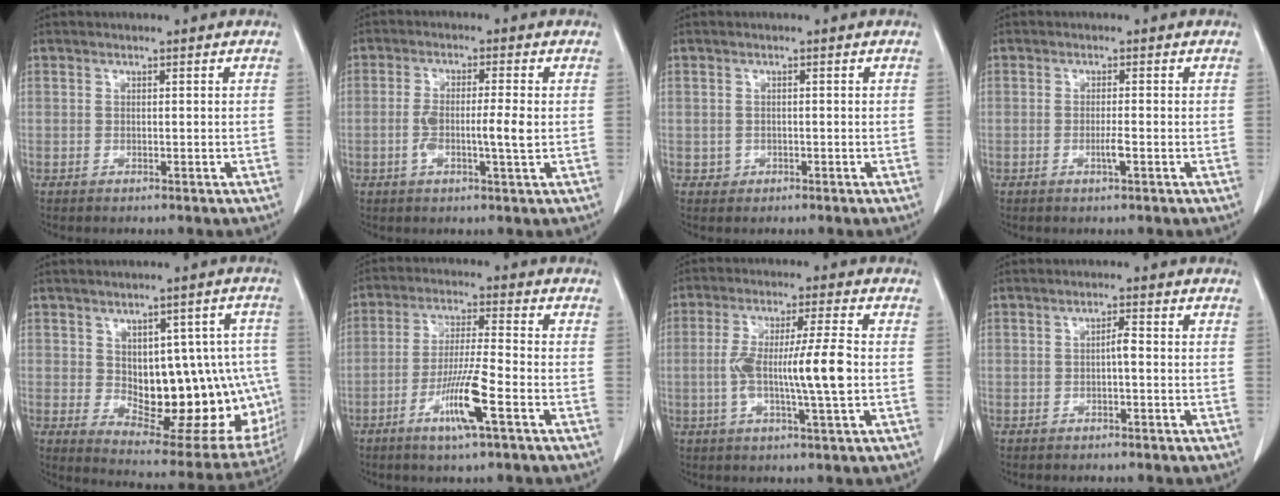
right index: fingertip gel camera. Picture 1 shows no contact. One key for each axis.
{"total": 3.4, "fx": -0.5, "fy": 0.4, "fz": 3.4, "tx": -0.063, "ty": 0.006, "tz": -0.008}
{"total": 1.1, "fx": -0.3, "fy": 1.1, "fz": 0.0, "tx": 0.000, "ty": 0.005, "tz": -0.004}
{"total": 1.8, "fx": -0.6, "fy": -0.1, "fz": 1.7, "tx": -0.034, "ty": -0.003, "tz": -0.011}
{"total": 20.3, "fx": -1.4, "fy": 9.6, "fz": 17.9, "tx": -0.186, "ty": 0.017, "tz": 0.014}
{"total": 9.2, "fx": -4.1, "fy": -0.1, "fz": 8.2, "tx": -0.158, "ty": -0.012, "tz": -0.077}
{"total": 10.4, "fx": -1.1, "fy": 0.1, "fz": 10.4, "tx": -0.191, "ty": 0.004, "tz": -0.023}
{"total": 1.6, "fx": -0.3, "fy": 0.2, "fz": 1.6, "tx": -0.026, "ty": 0.004, "tz": -0.004}